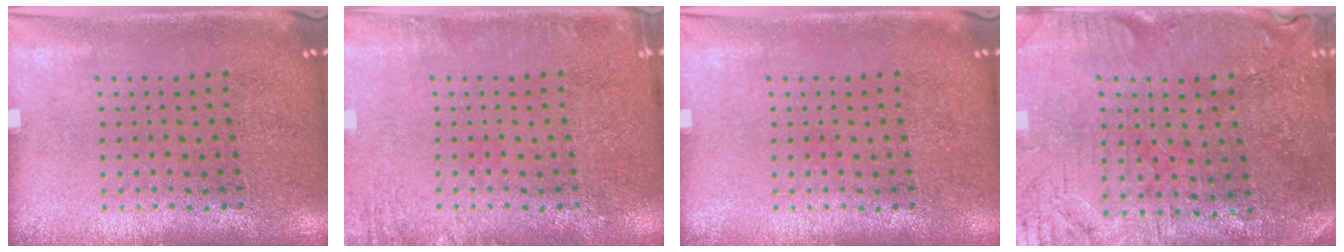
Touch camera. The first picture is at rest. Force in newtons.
{"total": 2.0, "press": 1.9, "slide": 0.2}
{"total": 0.0}
{"total": 0.8, "press": 0.6, "slide": 0.5}